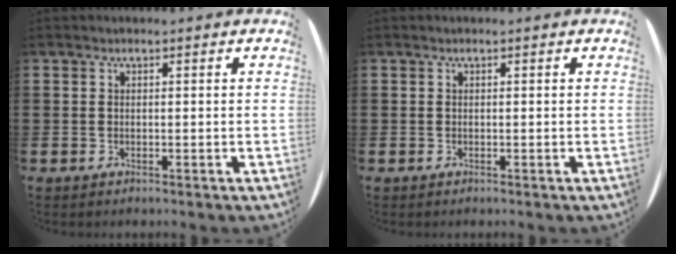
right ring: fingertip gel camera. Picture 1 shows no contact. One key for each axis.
{"total": 0.0}